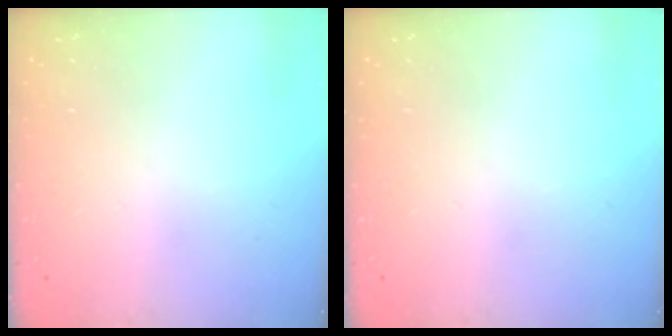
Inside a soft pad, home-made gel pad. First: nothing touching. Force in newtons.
{"total": 0.0}